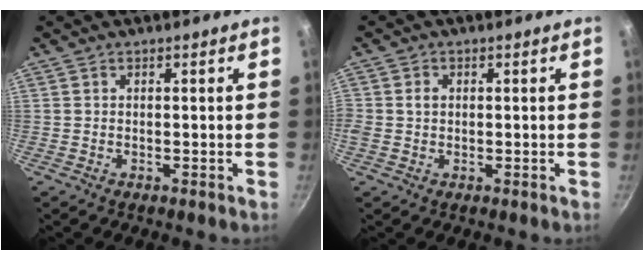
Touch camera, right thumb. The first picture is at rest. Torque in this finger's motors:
{"motor_torque": [0.11, 0.90, 0.11, 0.42, 0.07]}